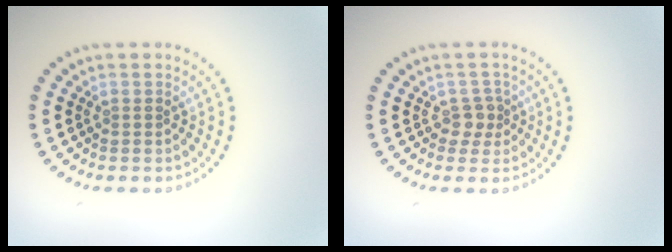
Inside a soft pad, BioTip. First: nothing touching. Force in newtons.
{"total": 1.6, "press": 1.3, "slide": 1.0}